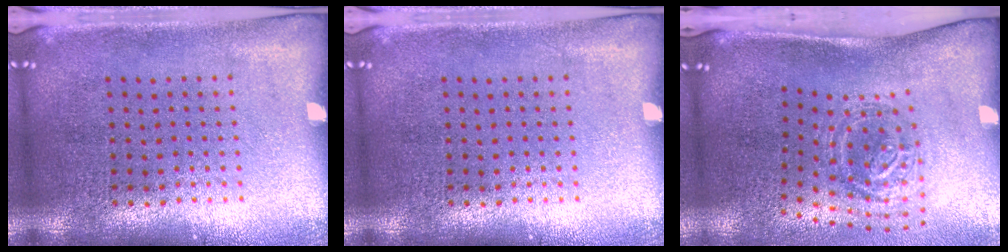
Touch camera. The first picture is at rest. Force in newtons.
{"total": 0.0}
{"total": 1.7, "press": 1.2, "slide": 1.3}